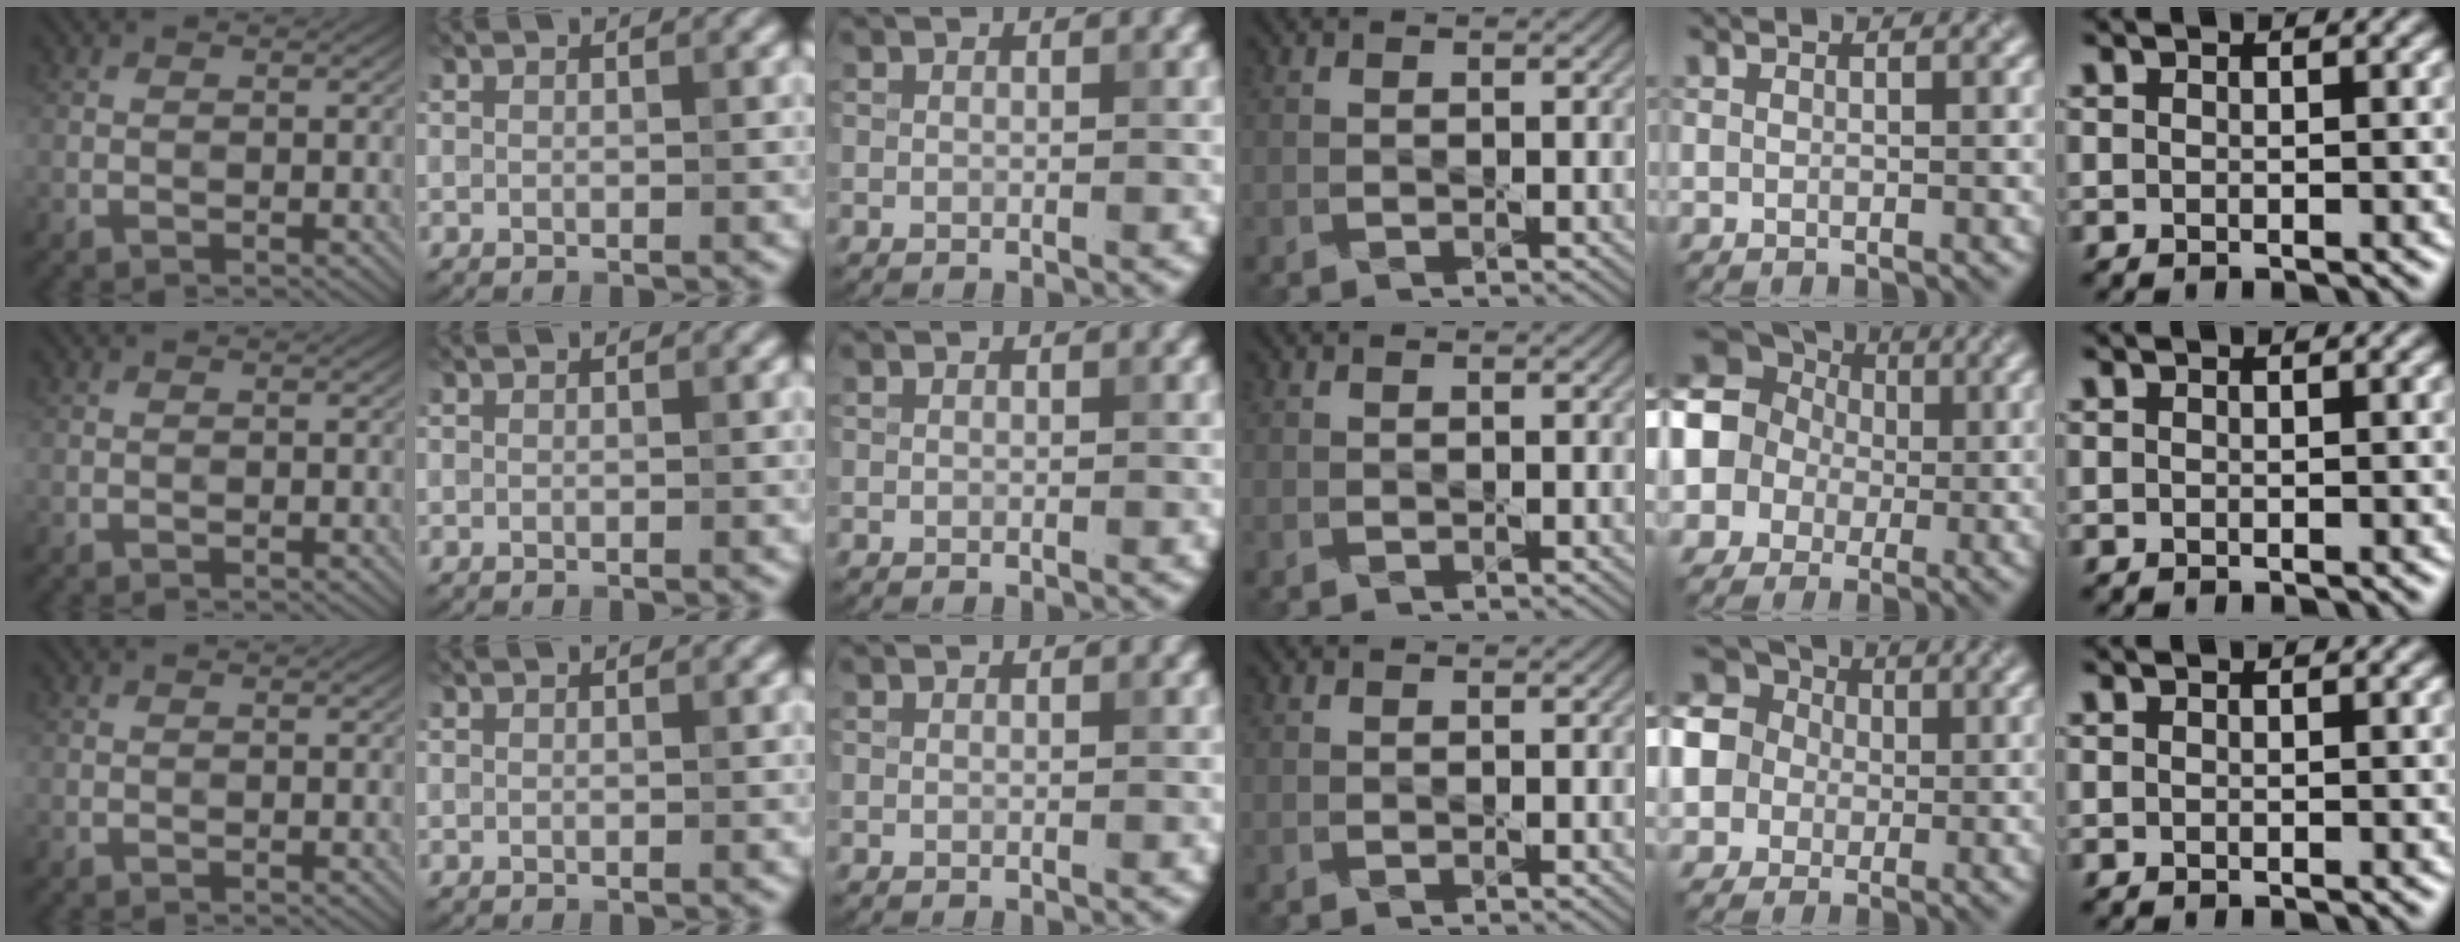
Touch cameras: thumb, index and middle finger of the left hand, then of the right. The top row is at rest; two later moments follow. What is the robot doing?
{"motion": "press", "object": "joystick"}